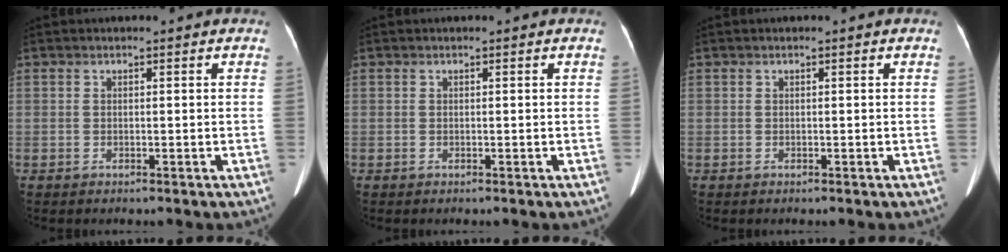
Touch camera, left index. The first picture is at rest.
{"total": 0.0}
{"total": 0.0}